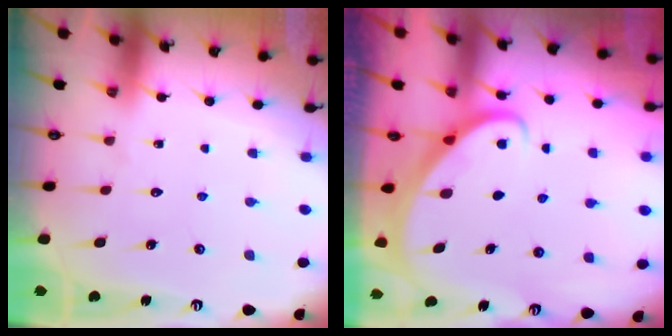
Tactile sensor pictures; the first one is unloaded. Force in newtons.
{"total": 2.7, "press": 2.6, "slide": 0.2}